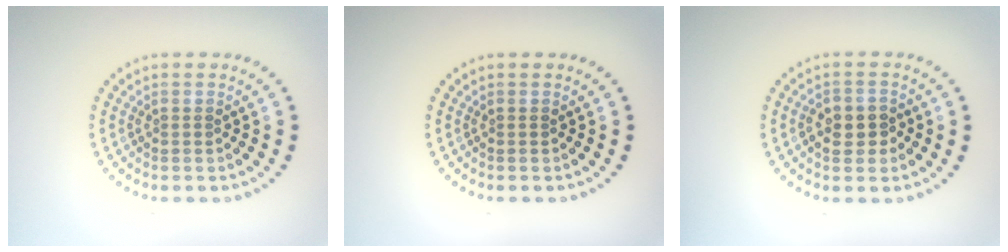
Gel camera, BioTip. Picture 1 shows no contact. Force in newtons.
{"total": 0.0}
{"total": 2.8, "press": 2.7, "slide": 0.6}